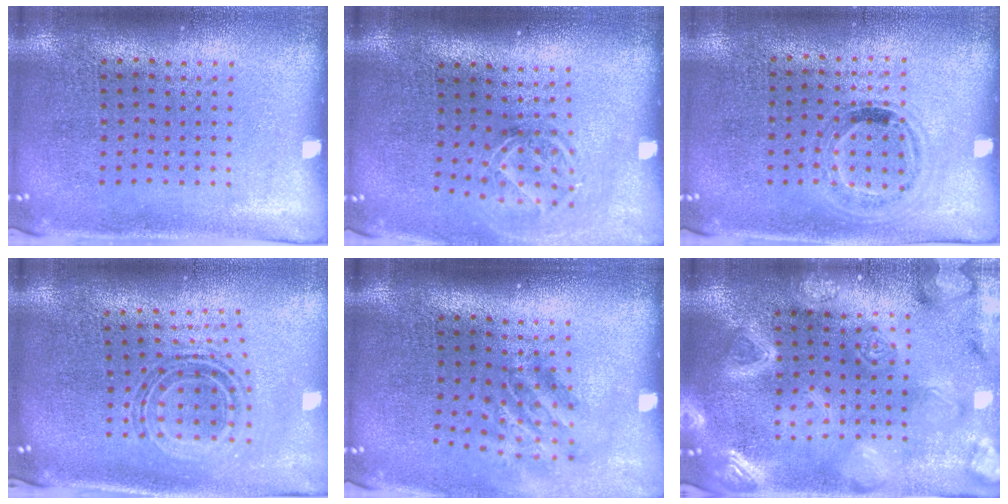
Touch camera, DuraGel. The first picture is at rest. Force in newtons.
{"total": 1.8, "press": 1.3, "slide": 1.2}
{"total": 1.1, "press": 0.9, "slide": 0.6}
{"total": 0.8, "press": 0.8, "slide": 0.3}
{"total": 1.9, "press": 1.2, "slide": 1.4}
{"total": 5.5, "press": 5.4, "slide": 0.6}